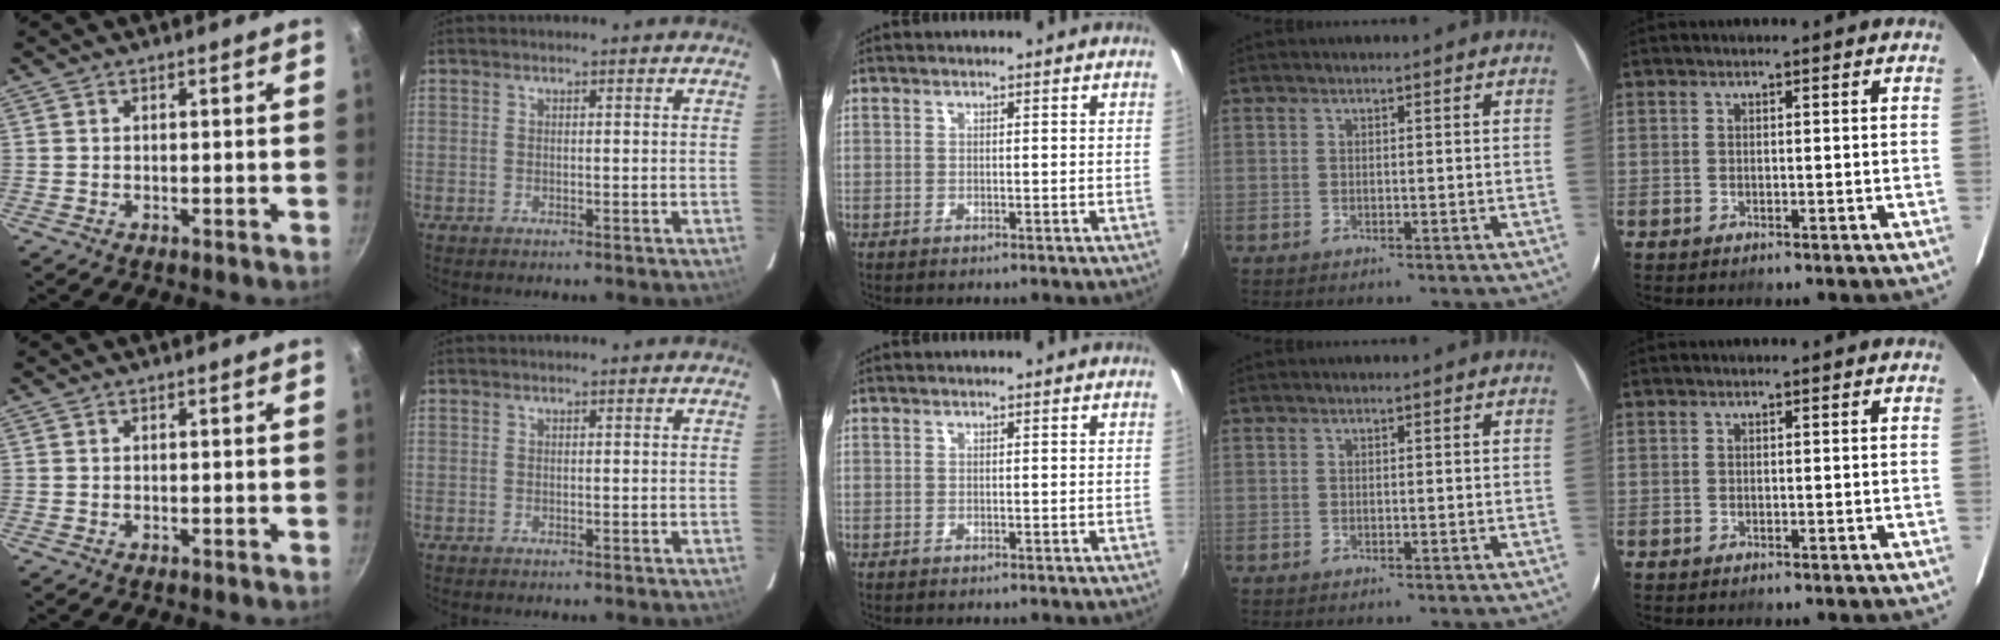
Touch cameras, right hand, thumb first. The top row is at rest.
{}